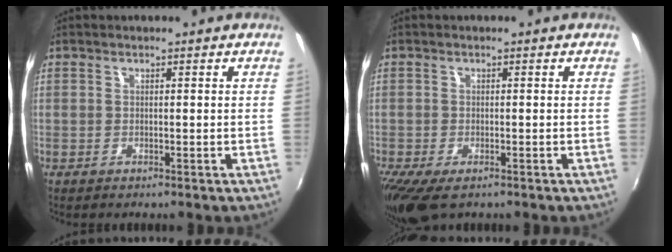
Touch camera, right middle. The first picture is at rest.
{"total": 7.0, "force": [-4.6, 2.5, 4.6], "torque": [-0.104, -0.034, -0.079]}